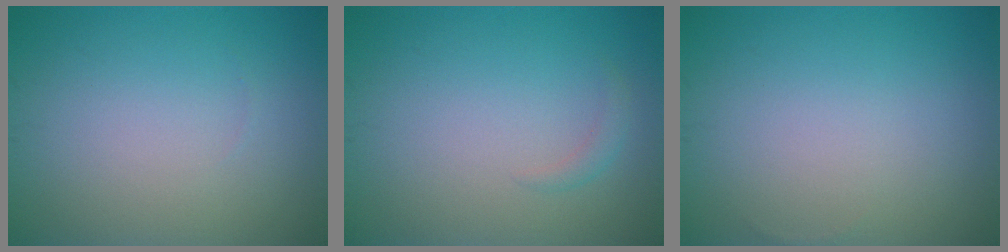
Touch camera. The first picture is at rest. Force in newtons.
{"total": 0.9, "press": 0.9, "slide": 0.1}
{"total": 0.0}